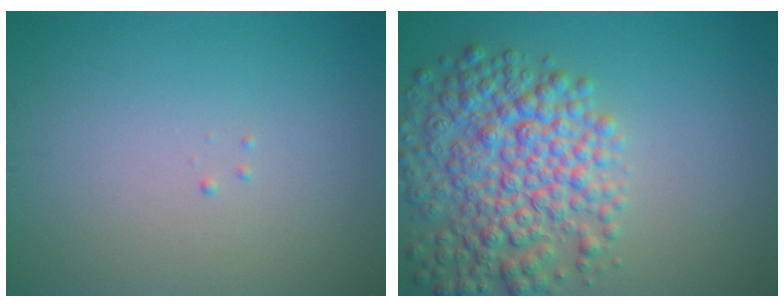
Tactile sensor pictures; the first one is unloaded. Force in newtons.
{"total": 8.0, "press": 8.0, "slide": 0.3}